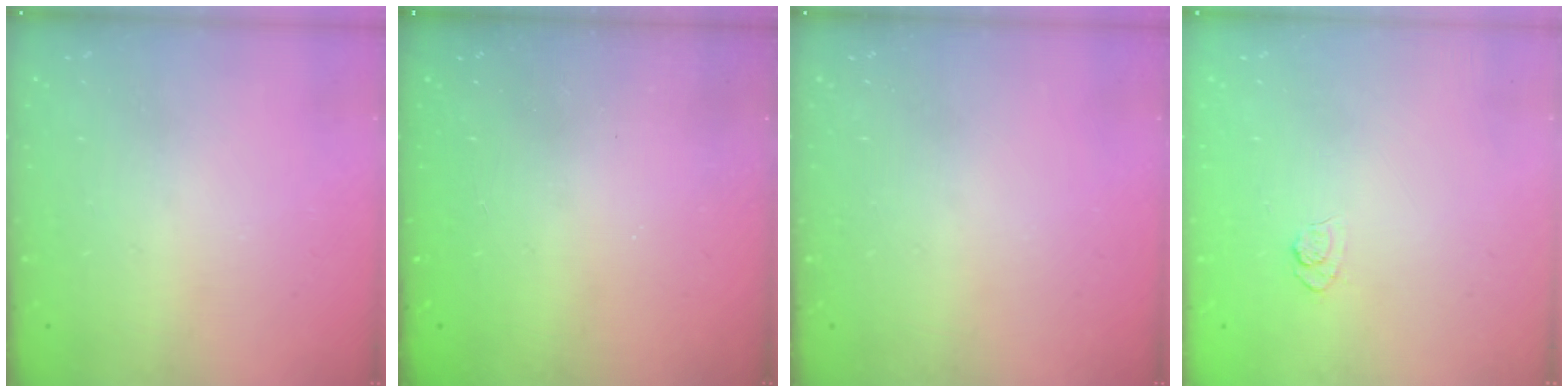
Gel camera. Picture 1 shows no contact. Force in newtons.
{"total": 2.3, "press": 2.2, "slide": 0.8}
{"total": 0.0}
{"total": 4.0, "press": 3.8, "slide": 1.4}